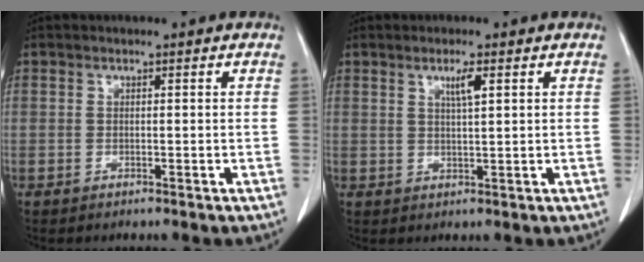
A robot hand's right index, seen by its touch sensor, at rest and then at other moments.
{"total": 2.8, "force": [1.3, 0.1, 2.4], "torque": [-0.045, -0.001, 0.024]}